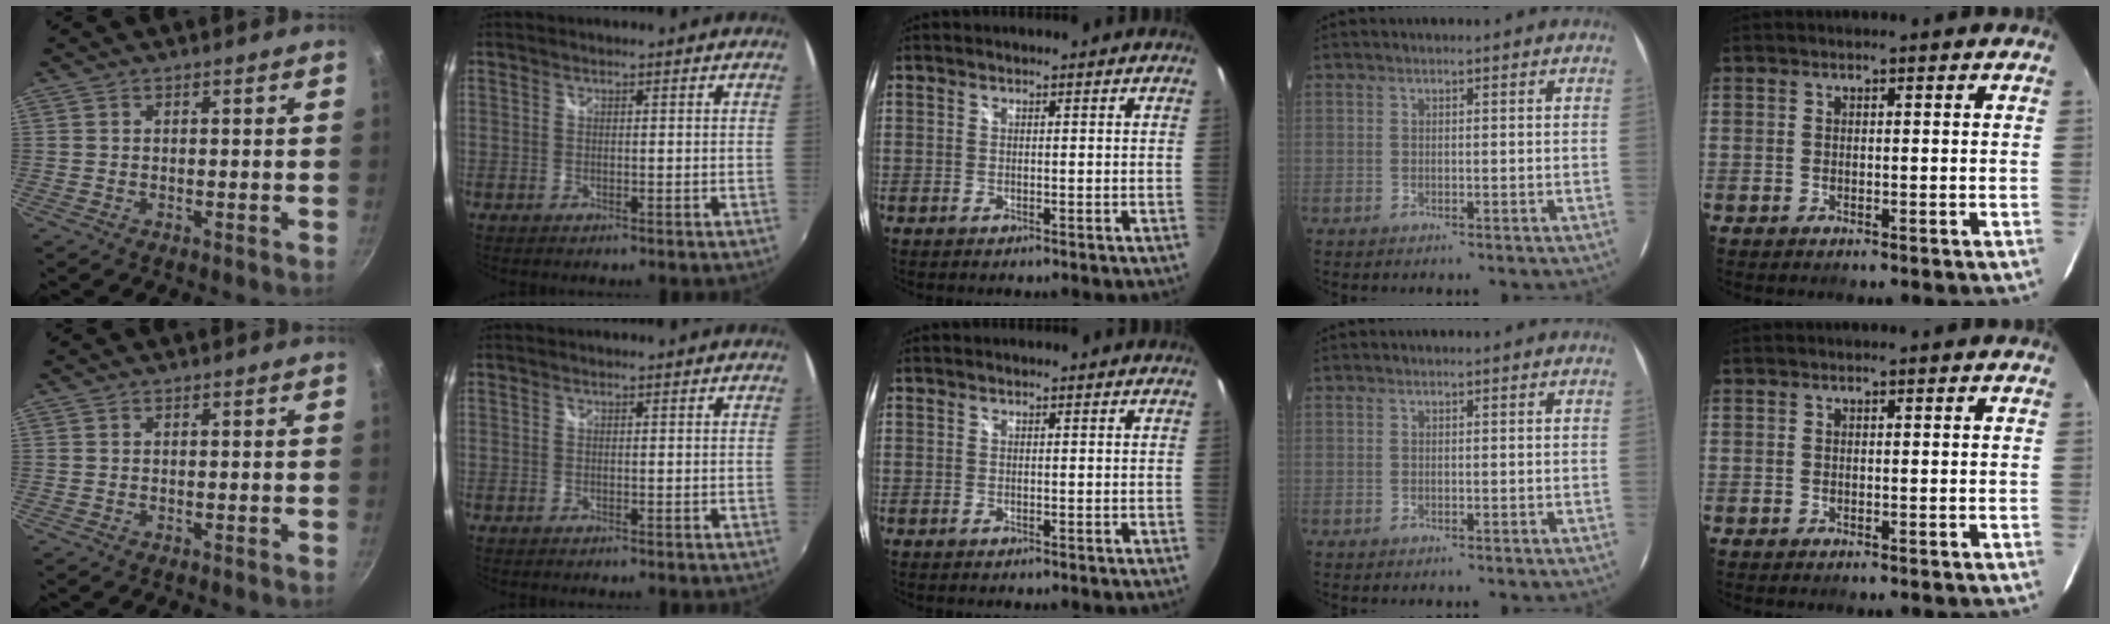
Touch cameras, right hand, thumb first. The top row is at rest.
{}